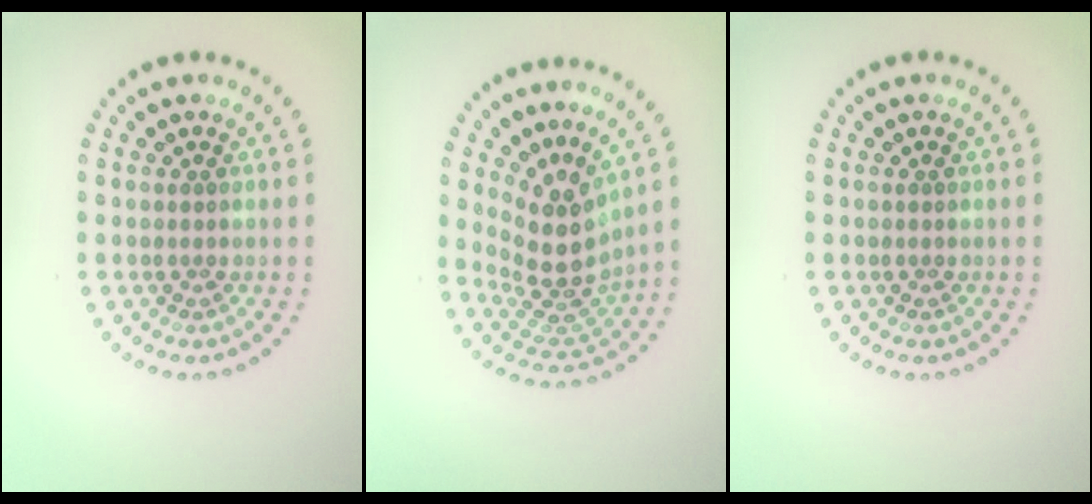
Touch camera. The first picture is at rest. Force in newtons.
{"total": 4.6, "press": 3.5, "slide": 3.1}
{"total": 0.0}